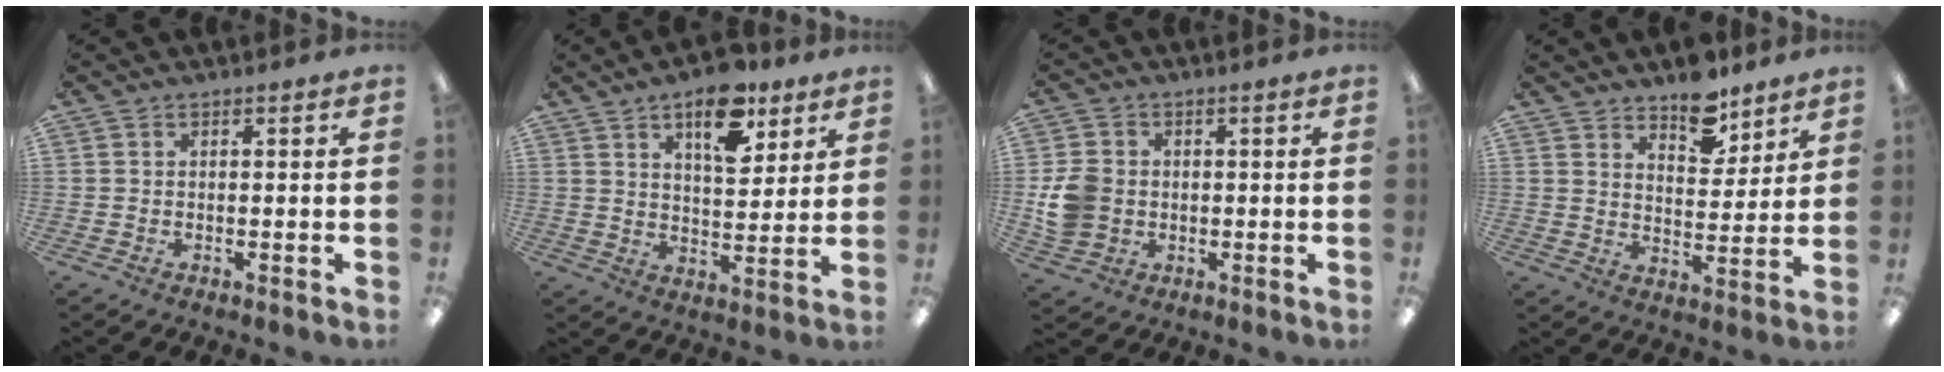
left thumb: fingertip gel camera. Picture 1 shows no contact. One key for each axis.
{"total": 13.1, "fx": 7.9, "fy": 6.4, "fz": 8.2, "tx": -0.106, "ty": -0.037, "tz": 0.131}
{"total": 7.7, "fx": -0.2, "fy": 6.7, "fz": 3.8, "tx": -0.077, "ty": 0.011, "tz": 0.000}
{"total": 9.3, "fx": 7.5, "fy": 4.2, "fz": 3.3, "tx": -0.027, "ty": -0.053, "tz": 0.131}